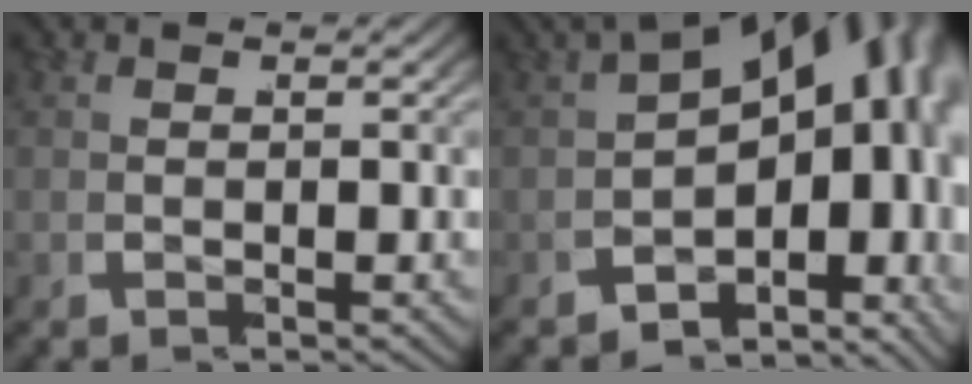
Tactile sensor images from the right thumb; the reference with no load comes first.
{"total": 18.2, "force": [0.4, 12.1, 13.6], "torque": [-0.198, -0.021, -0.007]}